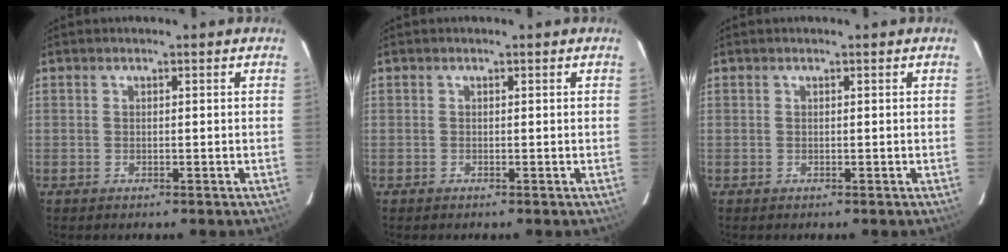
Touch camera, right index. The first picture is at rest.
{"total": 0.0}
{"total": 0.0}